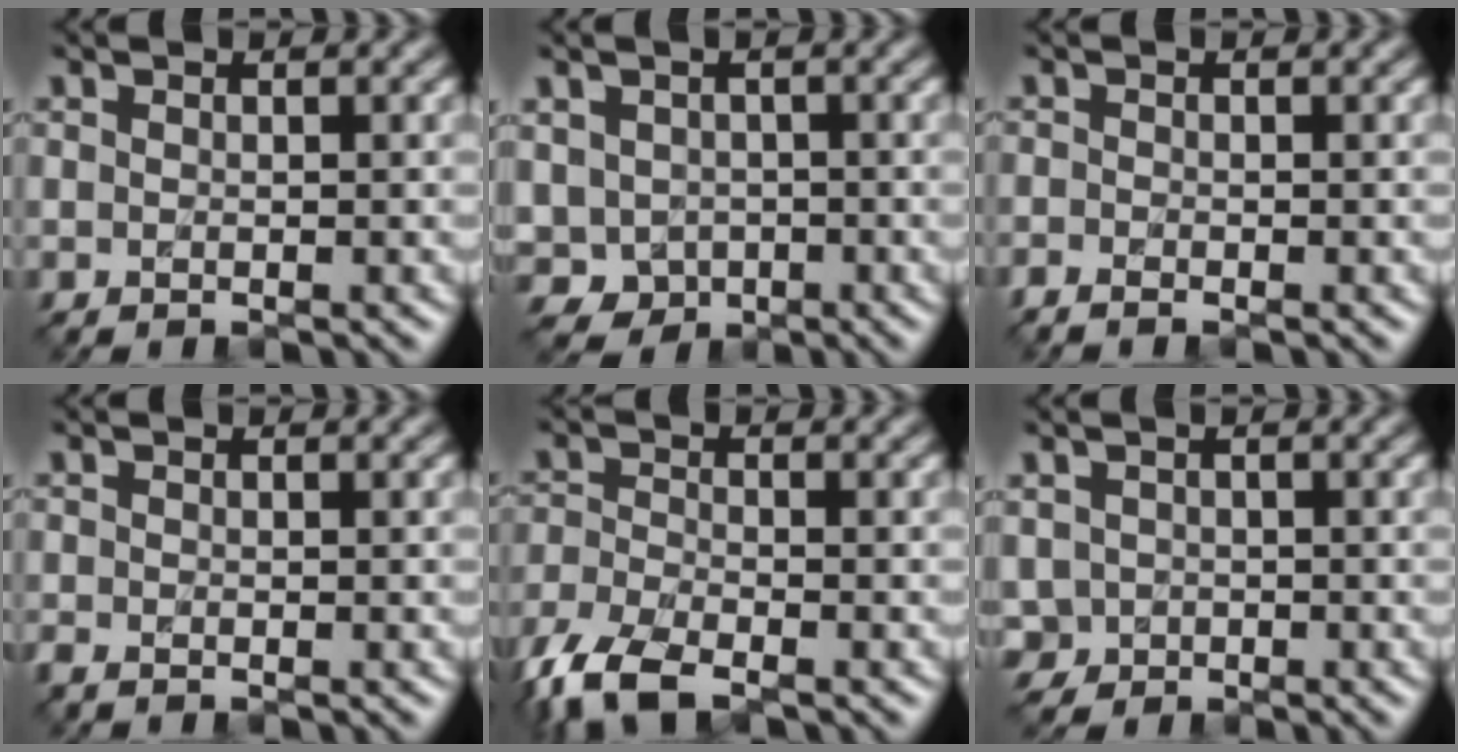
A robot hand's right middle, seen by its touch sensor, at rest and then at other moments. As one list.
[{"total": 2.1, "force": [-0.4, 2.1, 0.2], "torque": [-0.010, 0.001, -0.007]}, {"total": 1.2, "force": [-1.1, 0.0, 0.3], "torque": [-0.011, -0.005, -0.029]}, {"total": 0.7, "force": [-0.7, -0.1, 0.1], "torque": [-0.008, -0.005, -0.019]}, {"total": 5.7, "force": [-4.3, 1.9, 3.2], "torque": [-0.079, -0.010, -0.094]}, {"total": 1.0, "force": [0.0, 1.0, -0.4], "torque": [0.007, 0.003, -0.002]}]